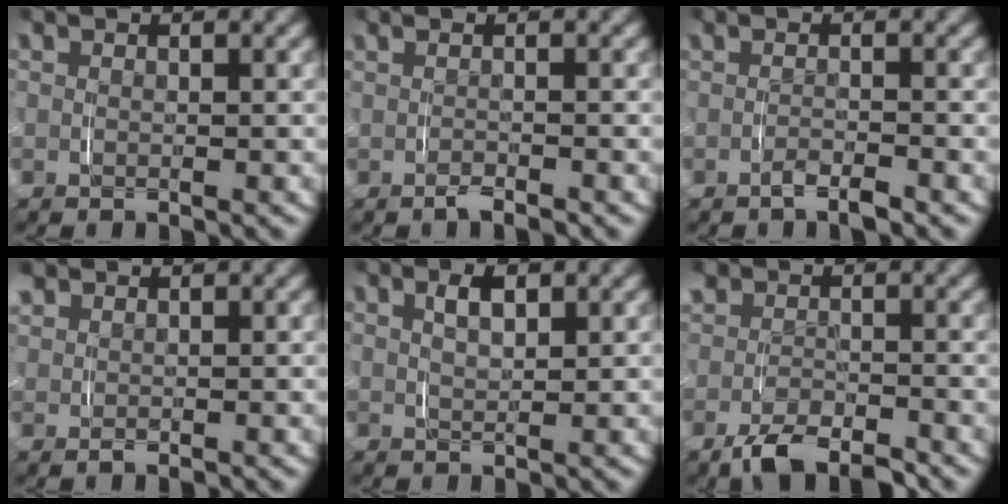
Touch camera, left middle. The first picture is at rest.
{"total": 1.2, "force": [-0.6, 0.3, 1.0], "torque": [-0.015, 0.008, -0.013]}
{"total": 1.3, "force": [-0.9, 0.0, 0.9], "torque": [-0.018, 0.004, -0.019]}
{"total": 0.9, "force": [0.7, 0.5, 0.3], "torque": [-0.018, 0.003, 0.017]}
{"total": 2.1, "force": [0.9, 0.8, 1.7], "torque": [-0.026, -0.001, 0.019]}
{"total": 3.1, "force": [-2.2, 1.4, 1.7], "torque": [-0.034, -0.006, -0.035]}